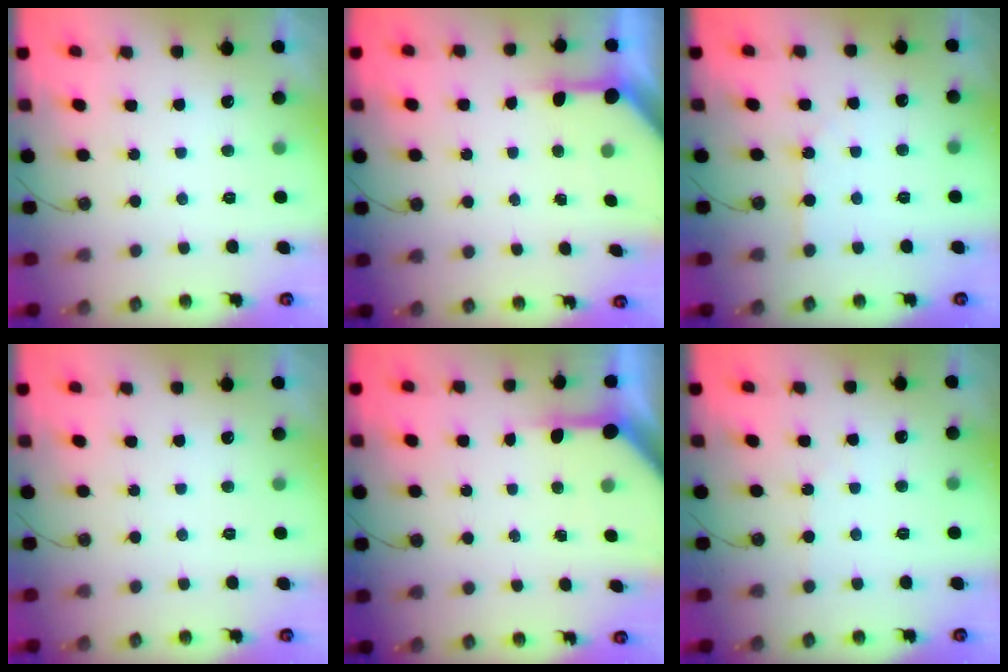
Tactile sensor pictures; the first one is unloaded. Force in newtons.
{"total": 5.0, "press": 5.0, "slide": 0.2}
{"total": 2.7, "press": 2.7, "slide": 0.4}
{"total": 0.0}
{"total": 6.0, "press": 6.0, "slide": 0.5}
{"total": 2.6, "press": 2.6, "slide": 0.5}